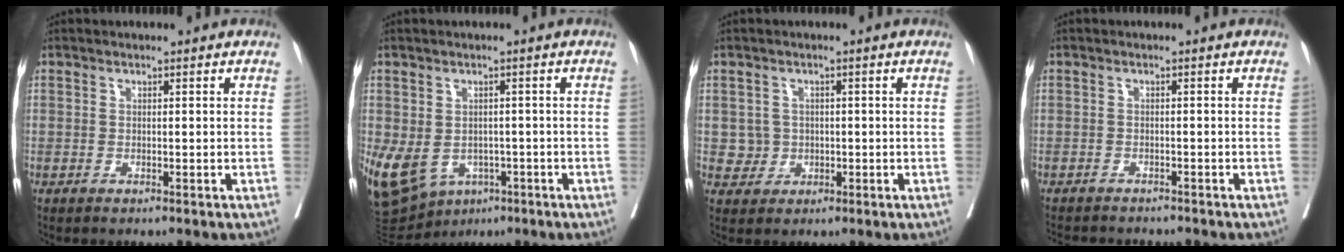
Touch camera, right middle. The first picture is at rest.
{"total": 12.0, "force": [-4.9, 9.0, 6.3], "torque": [-0.139, 0.002, -0.066]}
{"total": 2.6, "force": [-0.1, 2.6, 0.2], "torque": [0.005, 0.005, 0.001]}
{"total": 7.0, "force": [-6.6, 1.4, 2.0], "torque": [-0.024, -0.005, -0.091]}